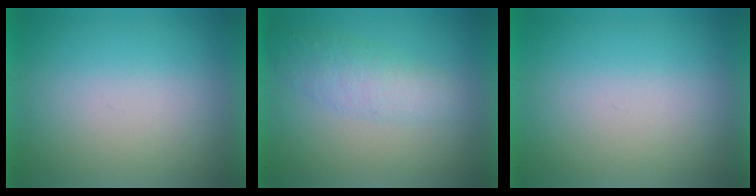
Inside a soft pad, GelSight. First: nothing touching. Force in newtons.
{"total": 2.2}
{"total": 0.0}